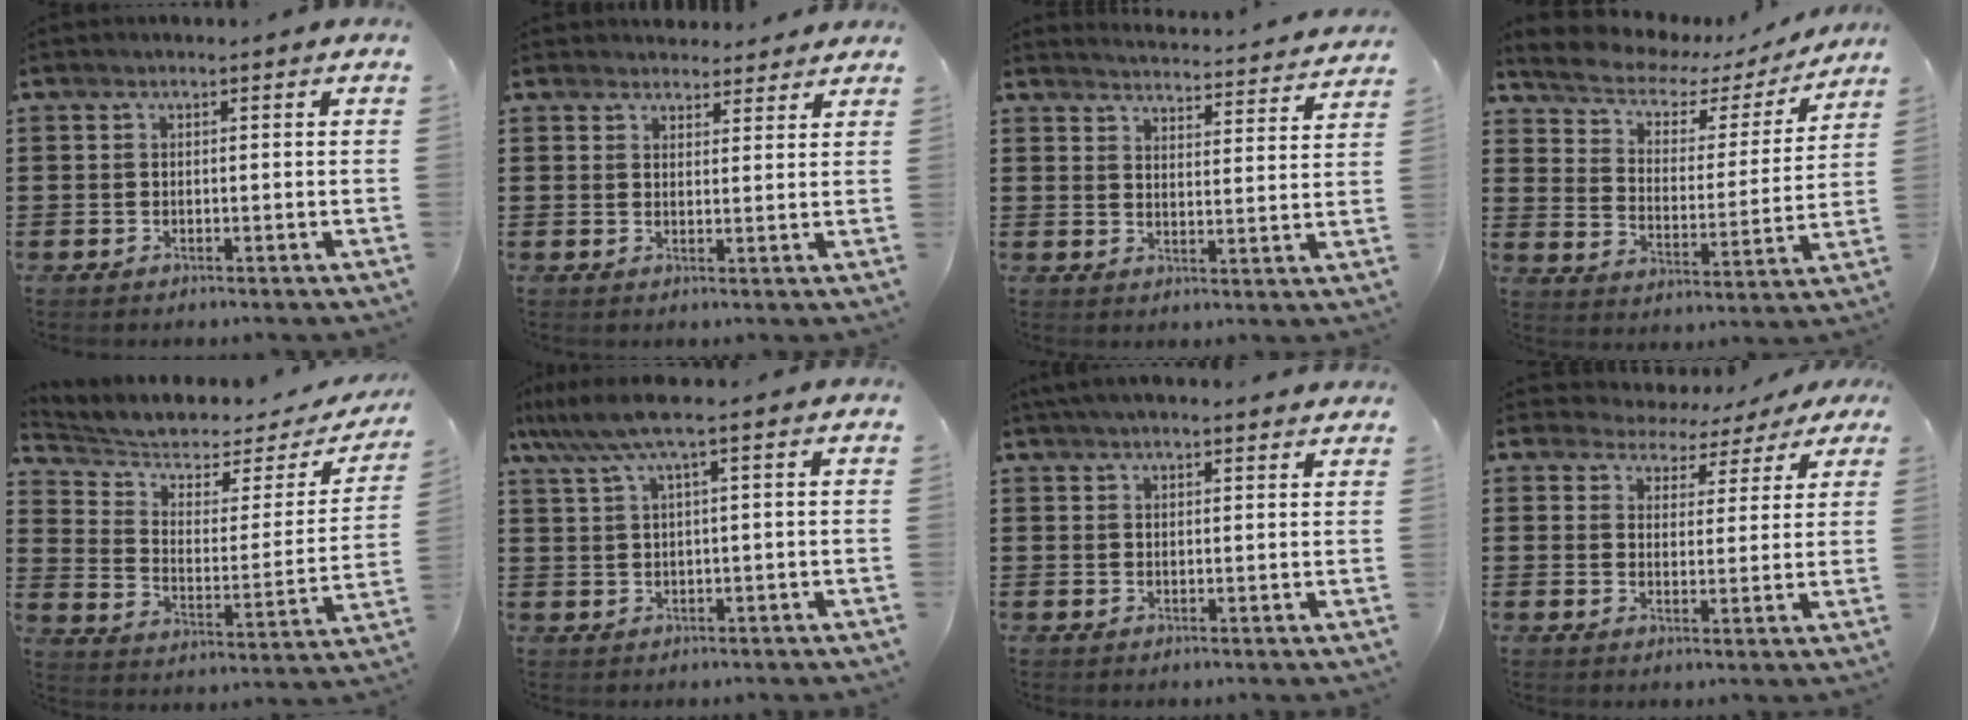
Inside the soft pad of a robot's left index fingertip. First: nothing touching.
{"total": 3.0, "force": [2.8, 0.8, 0.0], "torque": [-0.001, -0.008, 0.053]}
{"total": 3.7, "force": [3.7, -0.6, 0.1], "torque": [-0.012, -0.038, 0.059]}
{"total": 4.6, "force": [3.8, 2.2, 1.6], "torque": [-0.057, -0.025, 0.057]}
{"total": 5.0, "force": [4.4, 1.6, 1.7], "torque": [-0.061, -0.033, 0.072]}
{"total": 5.2, "force": [2.3, 0.1, 4.6], "torque": [-0.102, -0.007, 0.037]}
{"total": 2.7, "force": [2.5, 0.2, 1.1], "torque": [-0.027, 0.001, 0.047]}
{"total": 3.7, "force": [3.4, 1.4, 0.2], "torque": [-0.025, -0.015, 0.058]}